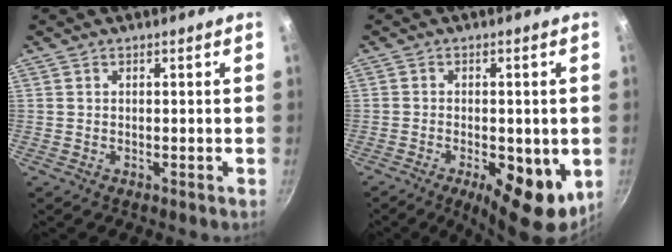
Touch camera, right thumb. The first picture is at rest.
{"total": 12.3, "force": [-3.8, 5.1, 10.6], "torque": [-0.126, 0.000, -0.045]}